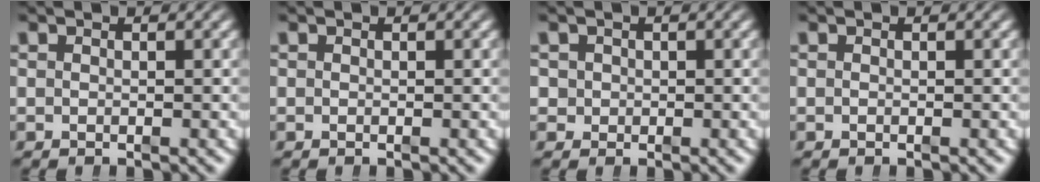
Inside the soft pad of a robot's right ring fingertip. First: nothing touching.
{"total": 0.0}
{"total": 2.8, "force": [0.3, 2.7, 0.8], "torque": [-0.030, -0.007, 0.005]}
{"total": 0.0}